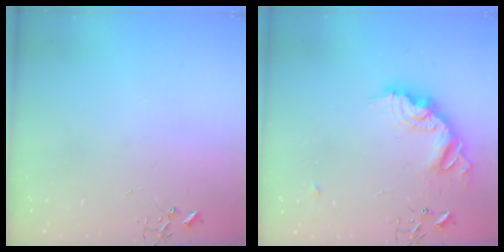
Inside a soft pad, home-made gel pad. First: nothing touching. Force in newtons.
{"total": 16.1, "press": 16.1, "slide": 1.0}